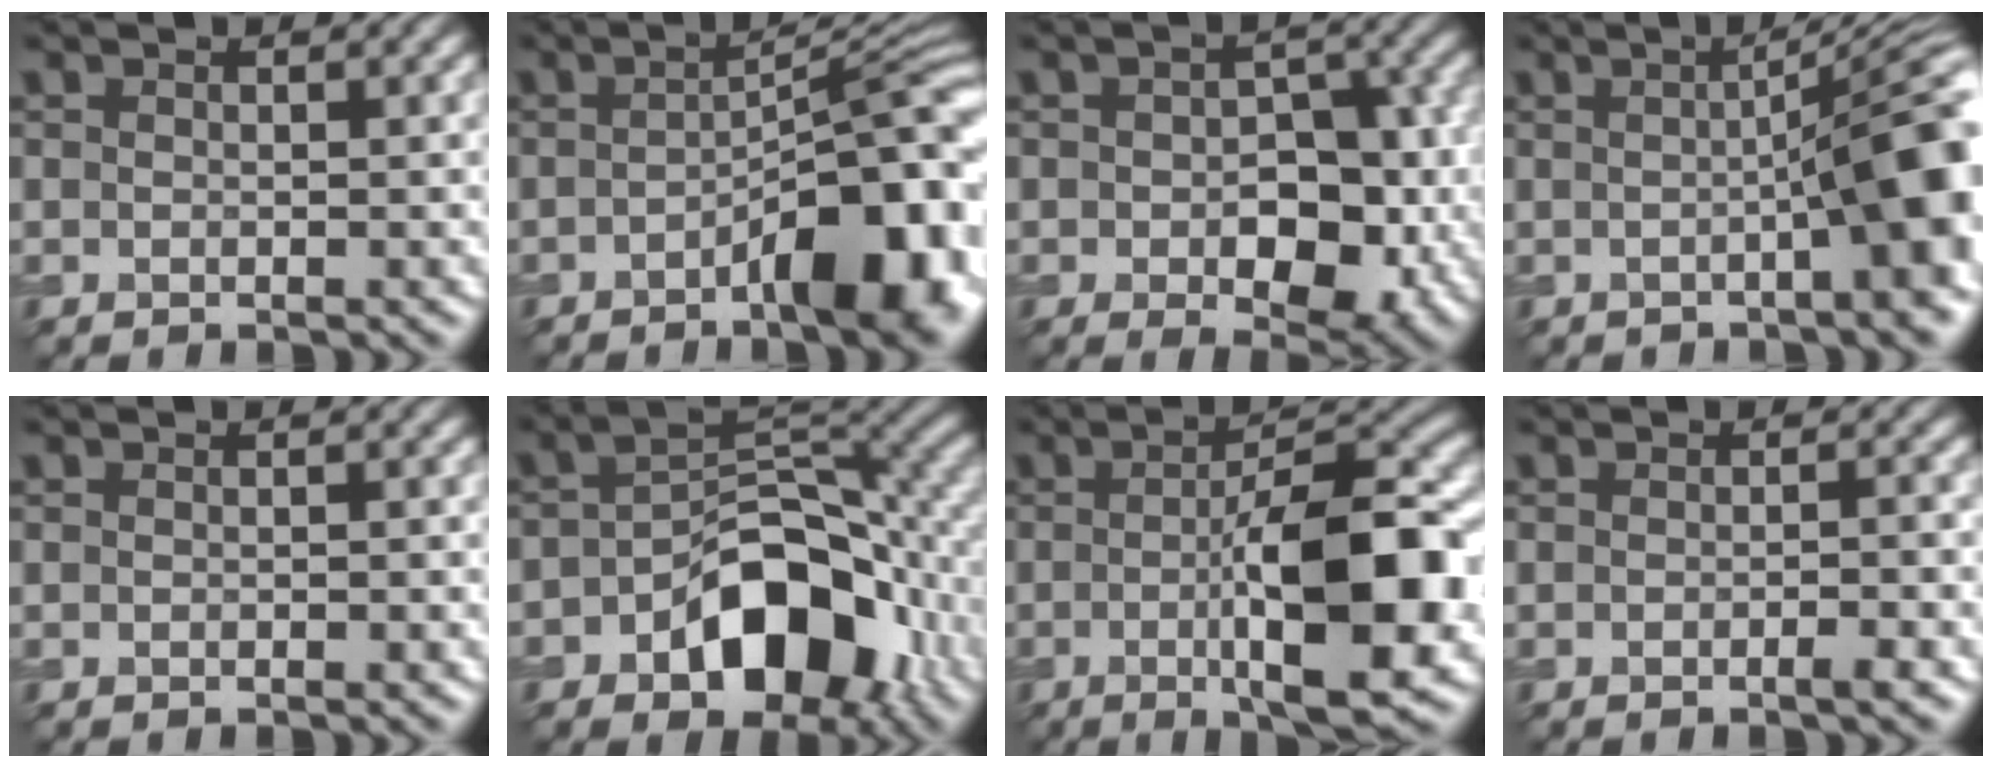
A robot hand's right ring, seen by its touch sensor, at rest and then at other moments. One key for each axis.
{"total": 9.7, "fx": -3.4, "fy": 2.7, "fz": 8.7, "tx": -0.109, "ty": 0.010, "tz": -0.043}
{"total": 7.6, "fx": -1.4, "fy": 4.5, "fz": 5.9, "tx": -0.080, "ty": -0.002, "tz": -0.012}
{"total": 10.8, "fx": -0.7, "fy": 2.3, "fz": 10.6, "tx": -0.095, "ty": 0.020, "tz": -0.008}
{"total": 0.7, "fx": -0.2, "fy": 0.1, "fz": 0.6, "tx": -0.006, "ty": 0.003, "tz": 0.000}
{"total": 10.0, "fx": -3.7, "fy": 5.9, "fz": 7.2, "tx": -0.099, "ty": 0.011, "tz": -0.055}
{"total": 11.3, "fx": -1.8, "fy": 3.1, "fz": 10.8, "tx": -0.156, "ty": 0.005, "tz": -0.024}
{"total": 1.8, "fx": -0.7, "fy": 0.3, "fz": 1.6, "tx": -0.018, "ty": 0.006, "tz": -0.009}